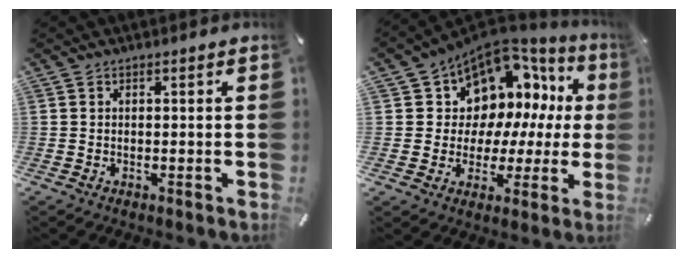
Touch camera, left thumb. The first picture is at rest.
{"total": 10.6, "force": [5.3, 8.9, 2.6], "torque": [-0.039, -0.070, 0.100]}